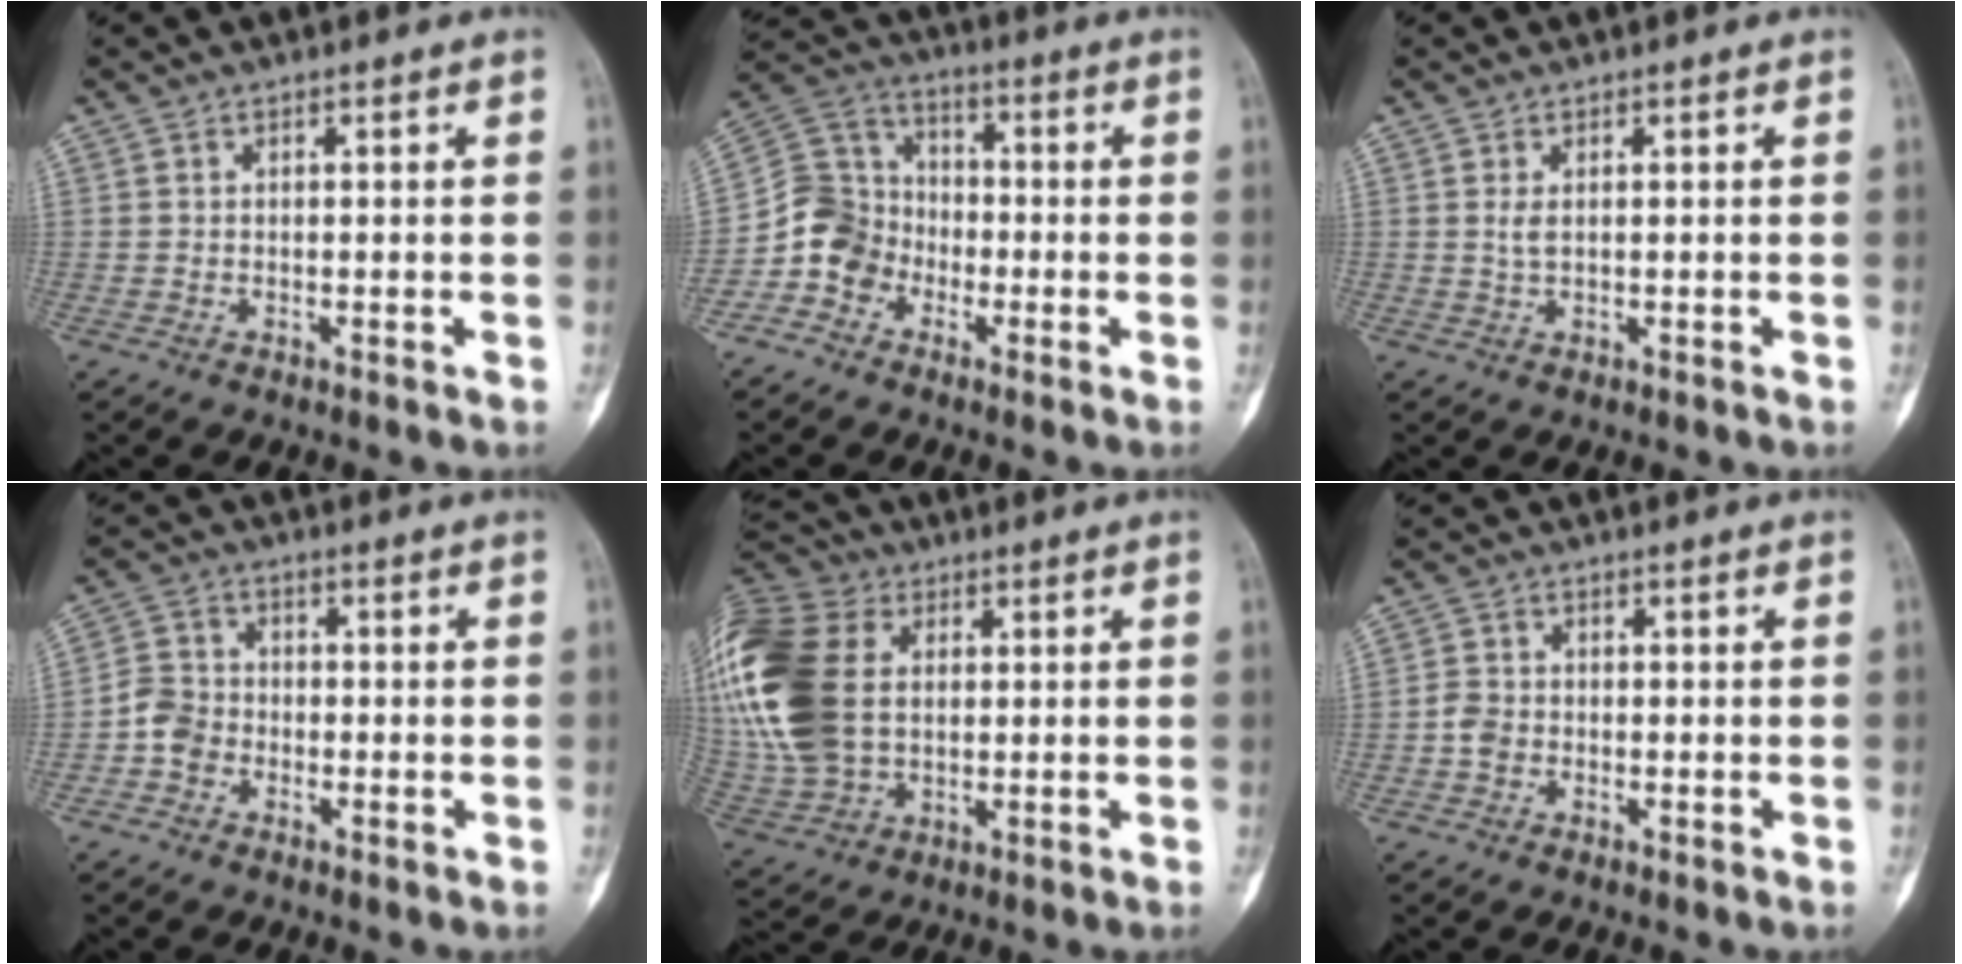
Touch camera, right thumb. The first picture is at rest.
{"total": 9.9, "force": [-4.1, 8.5, 3.0], "torque": [-0.034, 0.057, -0.089]}
{"total": 1.5, "force": [0.4, 0.7, 1.2], "torque": [-0.029, 0.002, 0.014]}
{"total": 4.9, "force": [-1.8, 4.2, 1.9], "torque": [-0.017, 0.017, -0.044]}
{"total": 24.7, "force": [4.0, 17.4, 17.1], "torque": [-0.396, 0.014, 0.082]}
{"total": 2.8, "force": [-0.8, 2.3, 1.3], "torque": [-0.016, 0.010, -0.020]}